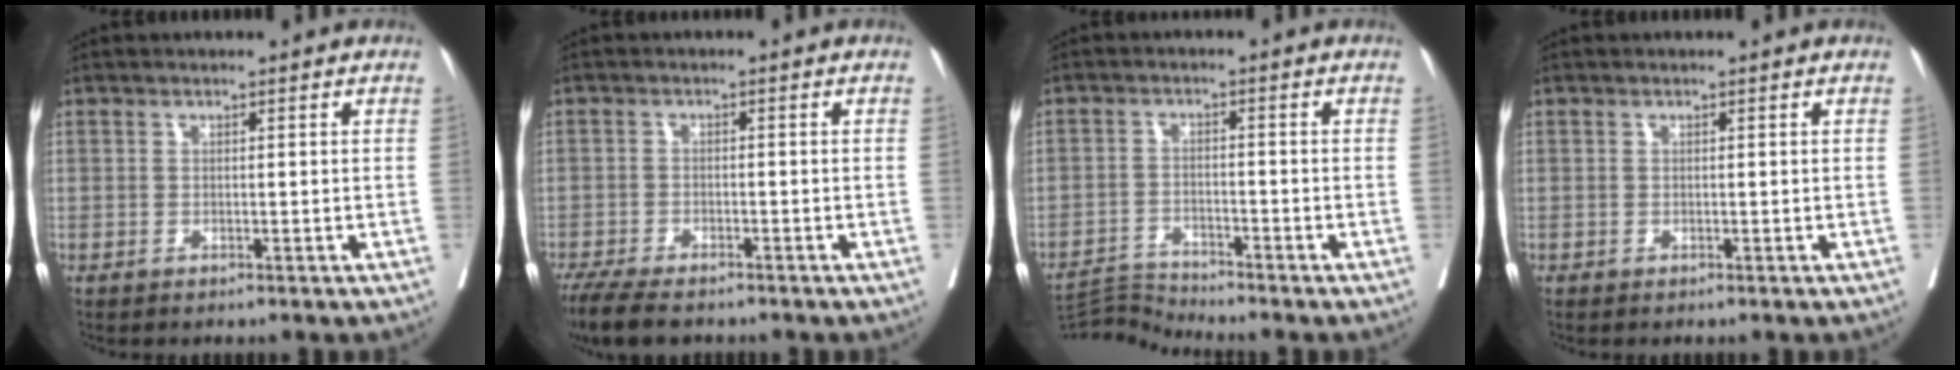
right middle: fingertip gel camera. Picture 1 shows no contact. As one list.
[{"total": 7.8, "force": [-6.3, 2.1, 4.1], "torque": [-0.065, -0.014, -0.103]}, {"total": 5.0, "force": [-4.3, -2.2, -1.4], "torque": [0.018, -0.012, -0.077]}, {"total": 0.0}]